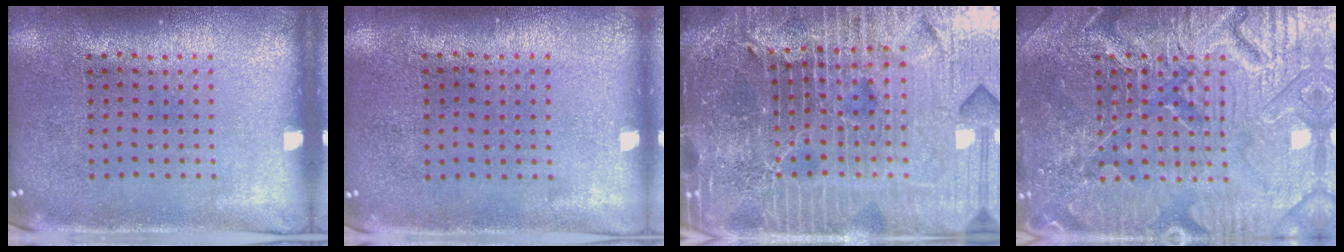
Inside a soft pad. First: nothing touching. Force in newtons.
{"total": 0.0}
{"total": 7.1, "press": 6.2, "slide": 3.5}
{"total": 7.9, "press": 7.8, "slide": 0.9}